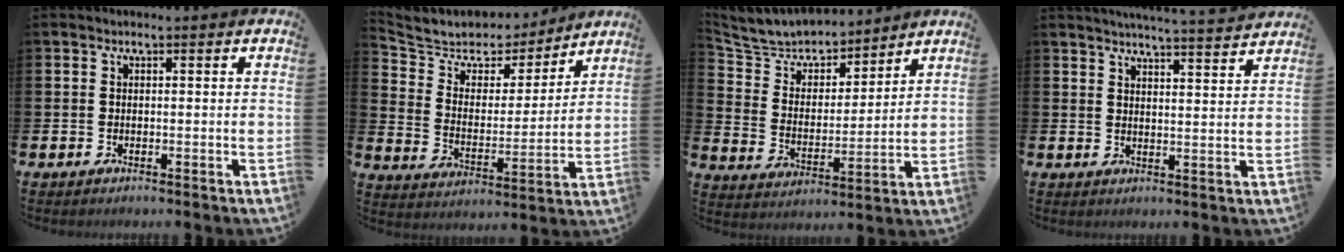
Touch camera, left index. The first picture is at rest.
{"total": 6.4, "force": [5.7, 2.8, 0.5], "torque": [-0.058, -0.040, 0.099]}
{"total": 7.1, "force": [6.8, 2.0, 0.6], "torque": [-0.058, -0.050, 0.121]}
{"total": 4.7, "force": [4.6, -0.8, 0.6], "torque": [-0.019, -0.033, 0.080]}